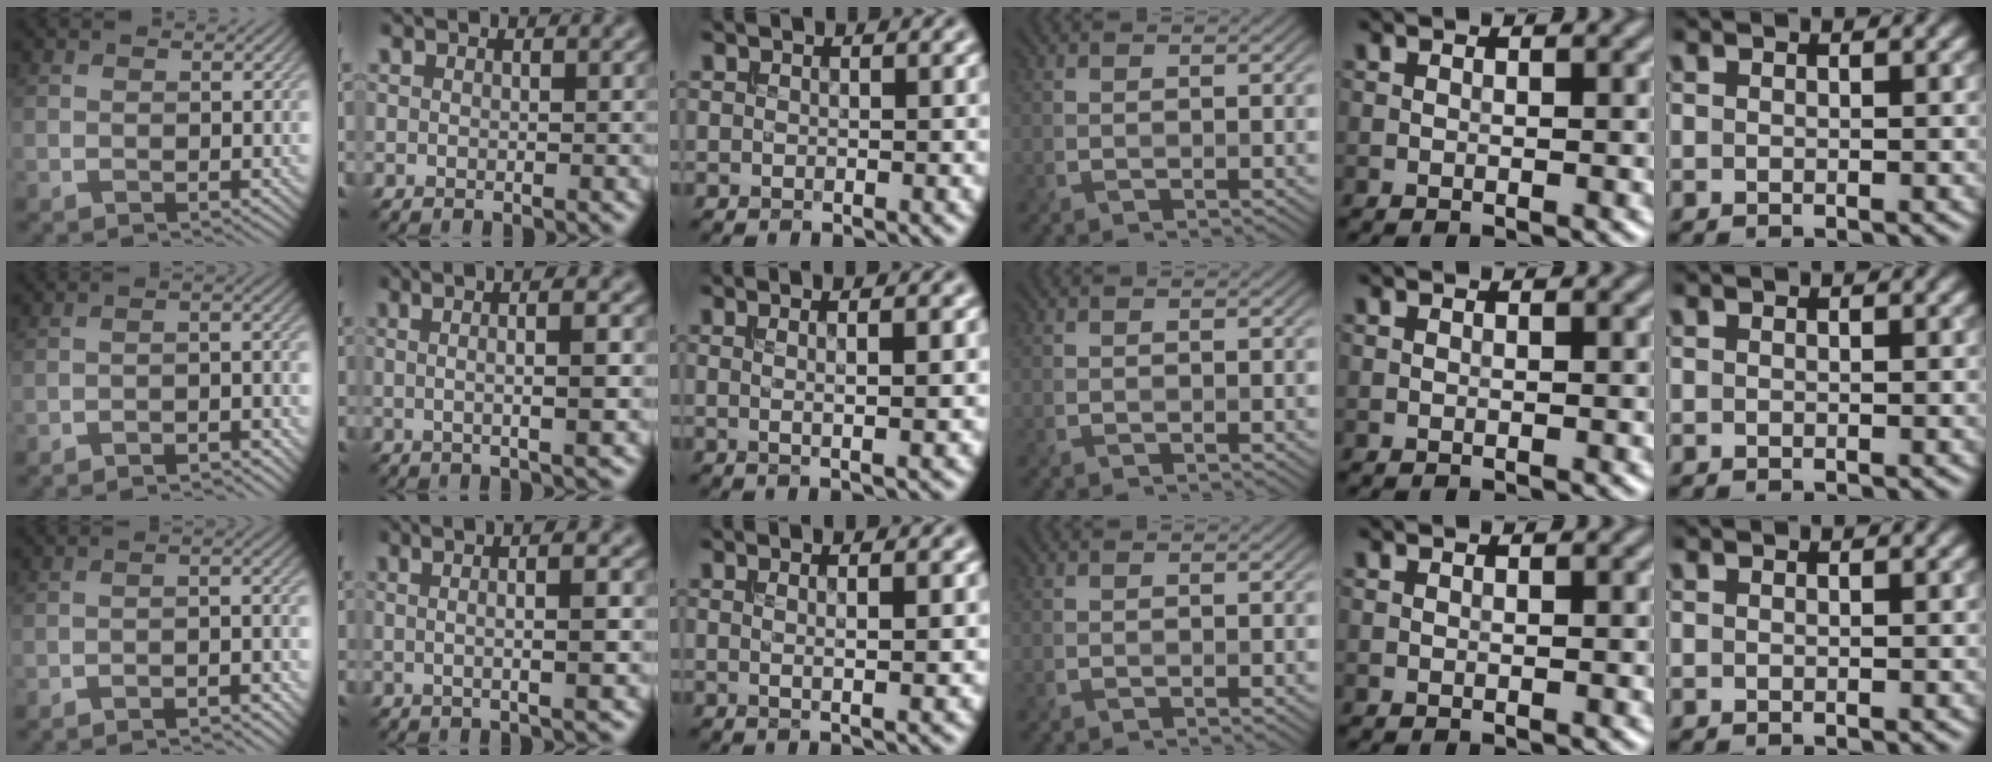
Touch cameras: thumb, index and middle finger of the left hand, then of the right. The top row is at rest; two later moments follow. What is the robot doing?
{"motion": "insert", "object": "bucket"}